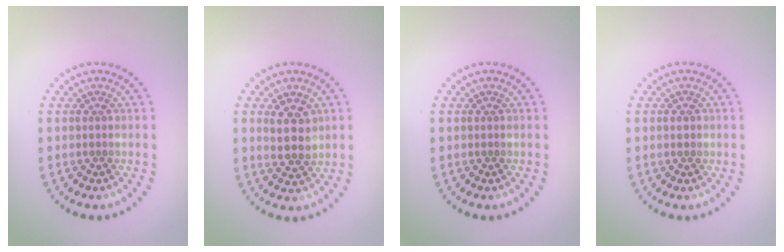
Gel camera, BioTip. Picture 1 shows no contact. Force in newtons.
{"total": 2.8, "press": 2.7, "slide": 0.9}
{"total": 0.0}
{"total": 1.1, "press": 1.1, "slide": 0.1}